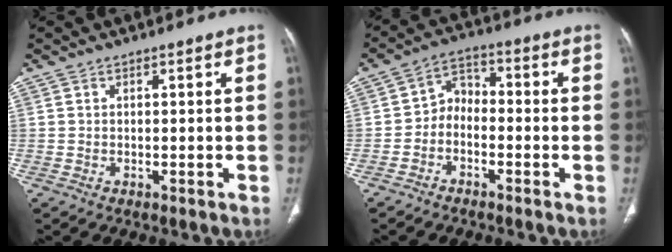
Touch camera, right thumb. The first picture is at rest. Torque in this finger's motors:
{"motor_torque": [0.01, 0.01, -0.23, -0.03, 0.08]}